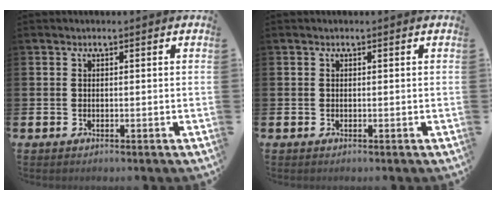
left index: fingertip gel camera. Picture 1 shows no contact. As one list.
[{"total": 0.0}]